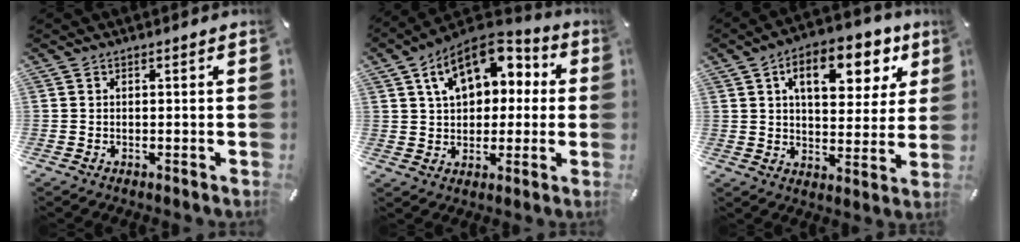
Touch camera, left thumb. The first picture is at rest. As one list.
[{"total": 14.2, "force": [6.0, 9.9, 8.2], "torque": [-0.131, -0.016, 0.112]}, {"total": 13.7, "force": [6.4, 7.9, 9.1], "torque": [-0.111, -0.026, 0.101]}]